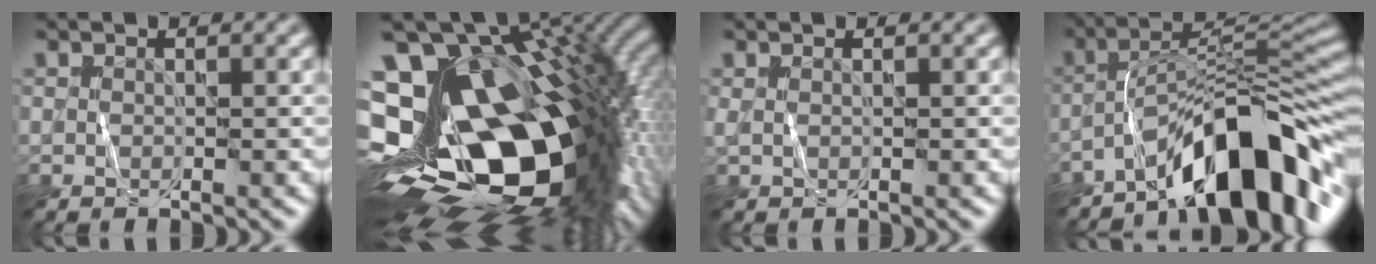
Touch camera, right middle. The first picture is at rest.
{"total": 20.4, "force": [0.3, 11.7, 16.7], "torque": [-0.273, 0.000, 0.005]}
{"total": 0.5, "force": [0.3, 0.1, 0.4], "torque": [-0.012, -0.002, 0.004]}
{"total": 10.9, "force": [-6.9, 3.1, 7.9], "torque": [-0.102, 0.021, -0.124]}